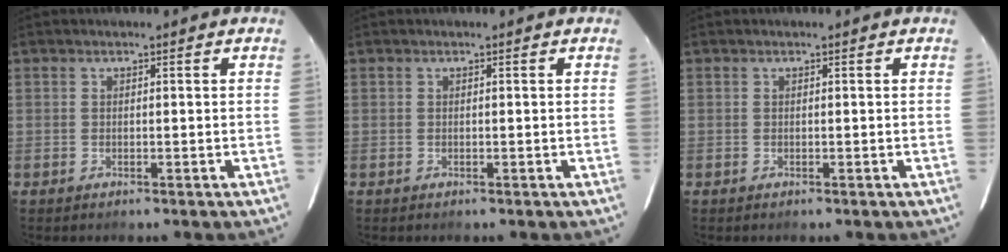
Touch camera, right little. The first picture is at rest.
{"total": 0.0}
{"total": 0.0}